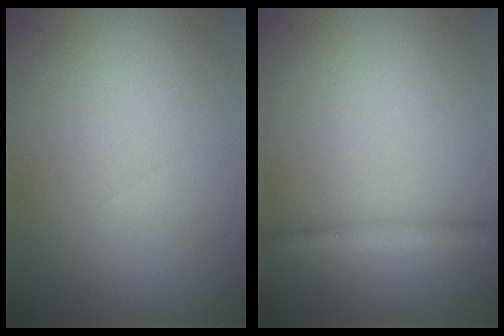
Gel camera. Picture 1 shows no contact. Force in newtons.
{"total": 1.6, "press": 1.6, "slide": 0.1}